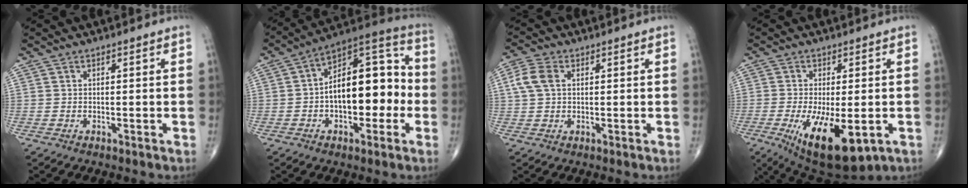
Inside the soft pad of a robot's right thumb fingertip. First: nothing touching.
{"total": 18.9, "force": [-1.6, 10.0, 15.9], "torque": [-0.212, 0.046, -0.032]}
{"total": 5.2, "force": [1.2, 3.4, 3.7], "torque": [-0.087, 0.011, 0.022]}
{"total": 14.1, "force": [-4.8, 5.5, 12.1], "torque": [-0.201, -0.020, -0.058]}